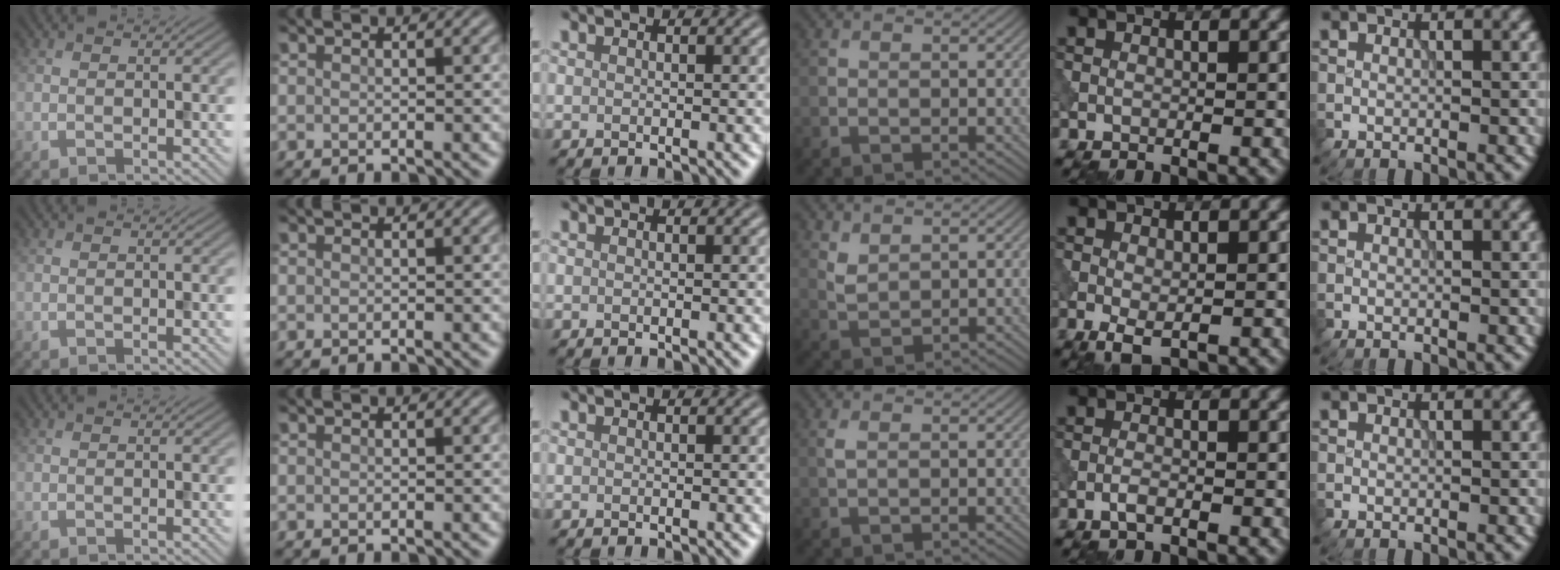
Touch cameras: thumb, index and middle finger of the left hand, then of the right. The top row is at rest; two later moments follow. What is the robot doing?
{"motion": "dispense", "object": "pipette"}